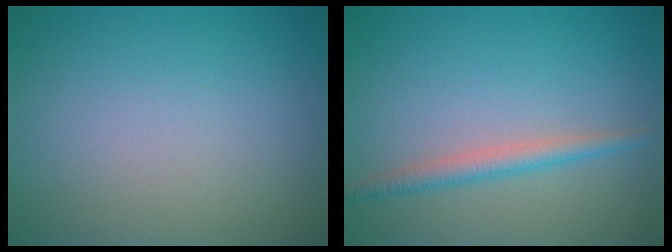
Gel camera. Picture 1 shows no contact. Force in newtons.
{"total": 2.1, "press": 2.1, "slide": 0.0}